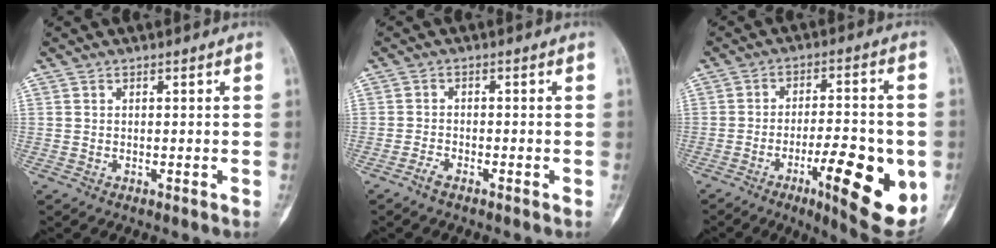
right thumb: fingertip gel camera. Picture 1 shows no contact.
{"total": 1.8, "force": [-1.5, 0.4, 0.9], "torque": [-0.025, 0.005, -0.032]}
{"total": 16.9, "force": [-5.2, 4.6, 15.4], "torque": [-0.206, 0.000, -0.071]}